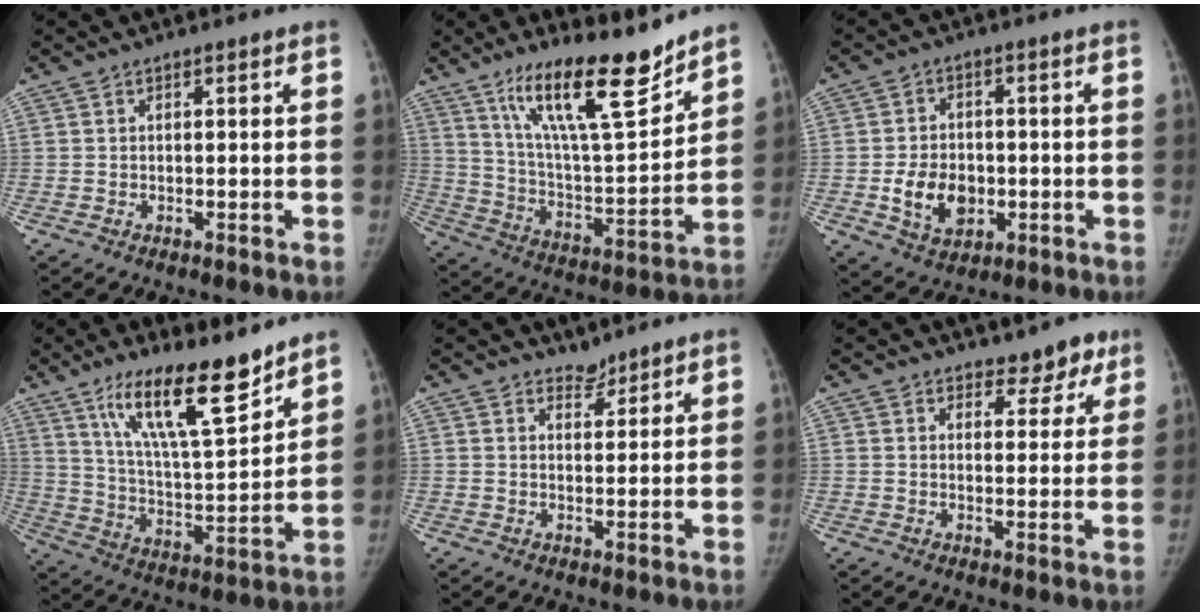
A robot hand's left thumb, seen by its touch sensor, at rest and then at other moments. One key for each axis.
{"total": 19.4, "fx": 14.0, "fy": 4.2, "fz": 12.7, "tx": -0.184, "ty": -0.085, "tz": 0.246}
{"total": 8.9, "fx": -1.7, "fy": 6.7, "fz": 5.6, "tx": -0.072, "ty": 0.003, "tz": -0.020}
{"total": 17.7, "fx": 12.2, "fy": 4.3, "fz": 12.1, "tx": -0.177, "ty": -0.077, "tz": 0.221}
{"total": 2.3, "fx": 2.1, "fy": 0.9, "fz": -0.1, "tx": 0.018, "ty": -0.018, "tz": 0.032}
{"total": 5.4, "fx": 4.0, "fy": 3.2, "fz": 1.5, "tx": 0.017, "ty": -0.024, "tz": 0.050}